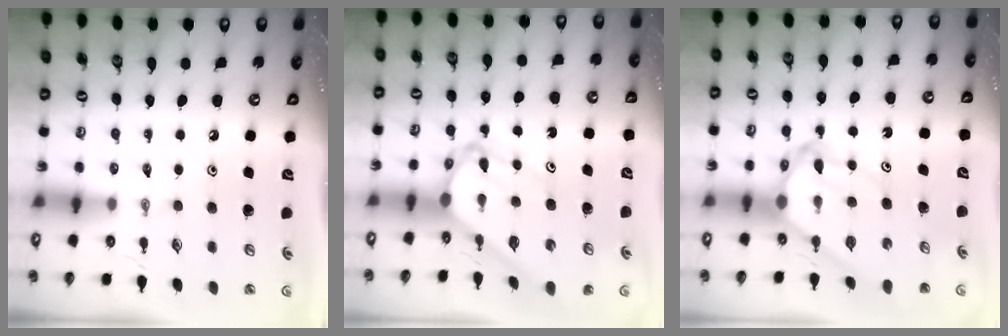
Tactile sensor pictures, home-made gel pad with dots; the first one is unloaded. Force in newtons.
{"total": 8.0, "press": 8.0, "slide": 0.7}
{"total": 7.9, "press": 7.8, "slide": 0.8}